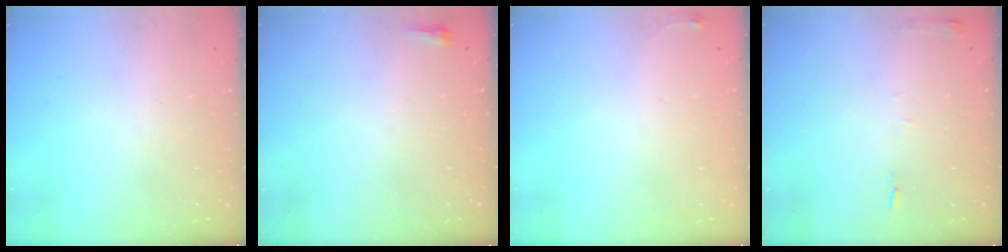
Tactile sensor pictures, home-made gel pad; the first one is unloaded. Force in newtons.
{"total": 2.4, "press": 2.4, "slide": 0.6}
{"total": 3.6, "press": 3.5, "slide": 0.6}
{"total": 5.3, "press": 5.3, "slide": 0.6}